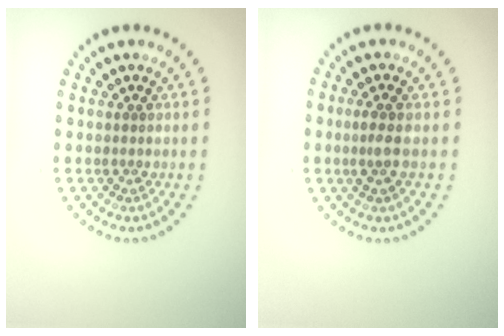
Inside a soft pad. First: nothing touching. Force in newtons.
{"total": 1.6, "press": 1.3, "slide": 1.0}